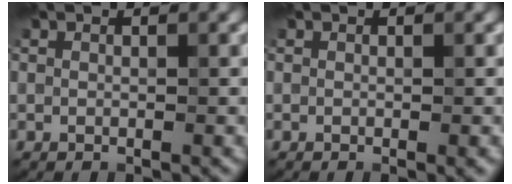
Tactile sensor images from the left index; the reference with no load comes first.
{"total": 0.8, "force": [-0.1, 0.2, 0.7], "torque": [-0.009, -0.002, 0.000]}